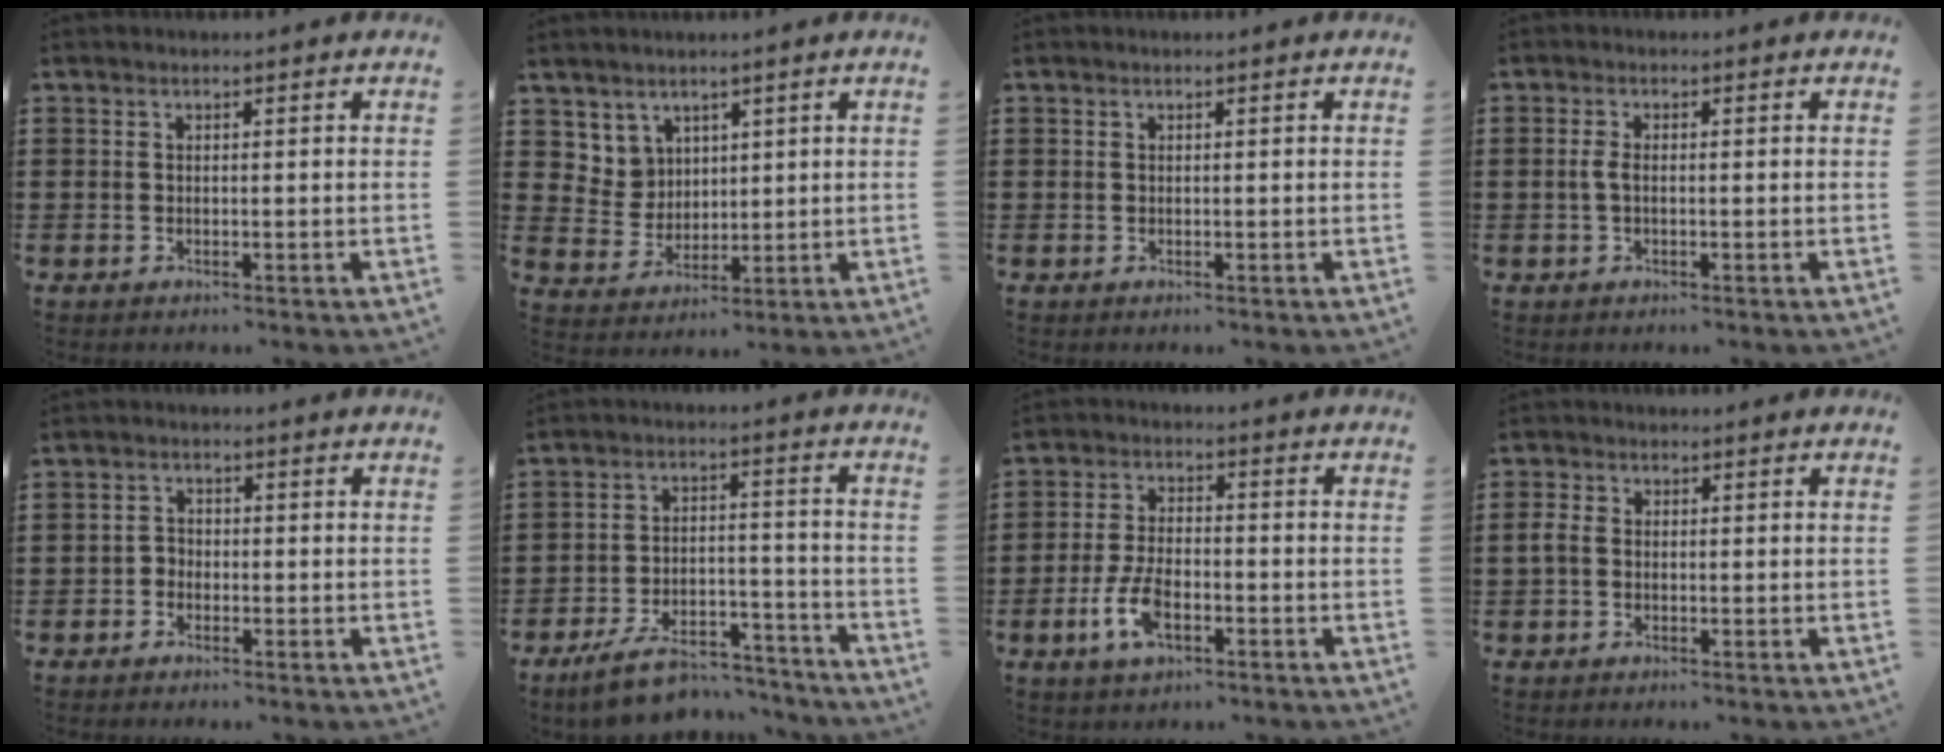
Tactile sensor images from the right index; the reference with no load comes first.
{"total": 5.1, "force": [3.1, 4.1, 0.4], "torque": [-0.033, 0.004, 0.059]}
{"total": 0.0}
{"total": 1.9, "force": [-0.2, 0.6, 1.8], "torque": [-0.049, -0.006, -0.009]}
{"total": 1.6, "force": [-1.2, 0.9, 0.4], "torque": [-0.011, 0.003, -0.026]}
{"total": 8.6, "force": [-7.4, 2.3, 3.8], "torque": [-0.067, 0.021, -0.138]}
{"total": 6.7, "force": [-2.8, 3.1, 5.3], "torque": [-0.128, -0.005, -0.058]}
{"total": 2.0, "force": [-0.3, 1.5, 1.3], "torque": [-0.044, -0.003, -0.011]}